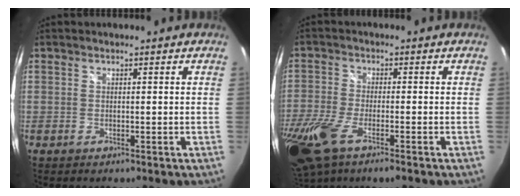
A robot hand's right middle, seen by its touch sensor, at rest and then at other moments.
{"total": 15.8, "force": [-8.8, 5.5, 11.9], "torque": [-0.283, -0.061, -0.167]}